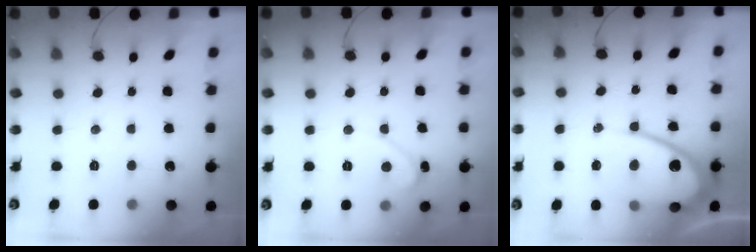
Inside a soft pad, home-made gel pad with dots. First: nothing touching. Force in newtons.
{"total": 2.1, "press": 2.1, "slide": 0.2}
{"total": 14.9, "press": 14.8, "slide": 1.2}